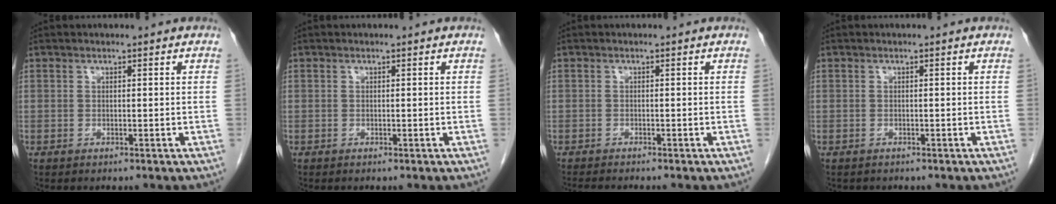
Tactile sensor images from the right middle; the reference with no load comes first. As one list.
[{"total": 0.0}, {"total": 3.7, "force": [-3.3, 0.2, 1.7], "torque": [-0.025, -0.009, -0.048]}, {"total": 0.8, "force": [-0.6, 0.4, 0.1], "torque": [-0.014, -0.001, -0.009]}]